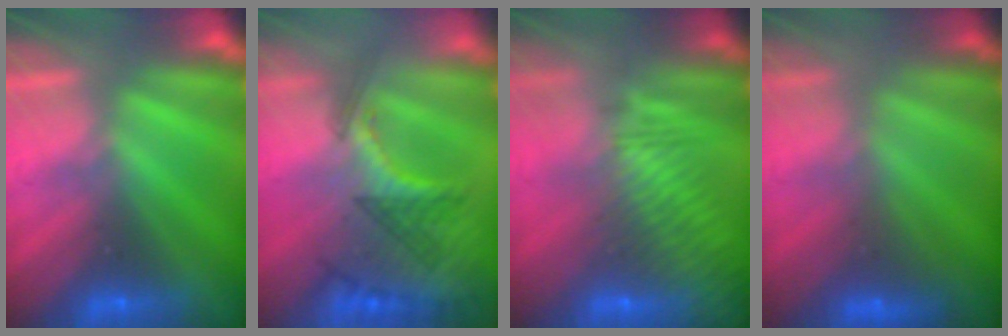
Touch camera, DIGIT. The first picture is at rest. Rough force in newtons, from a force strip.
{"total": 3.0}
{"total": 7.7}
{"total": 2.9}